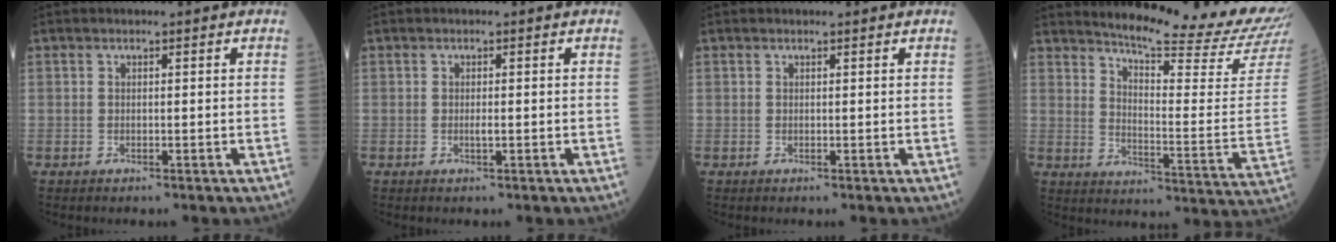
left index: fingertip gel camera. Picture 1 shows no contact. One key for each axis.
{"total": 0.6, "fx": -0.2, "fy": 0.0, "fz": 0.6, "tx": -0.013, "ty": -0.005, "tz": -0.007}
{"total": 0.9, "fx": 0.9, "fy": 0.1, "fz": 0.1, "tx": -0.009, "ty": 0.000, "tz": 0.008}
{"total": 20.3, "fx": 19.0, "fy": -0.7, "fz": 7.2, "tx": -0.118, "ty": -0.117, "tz": 0.232}